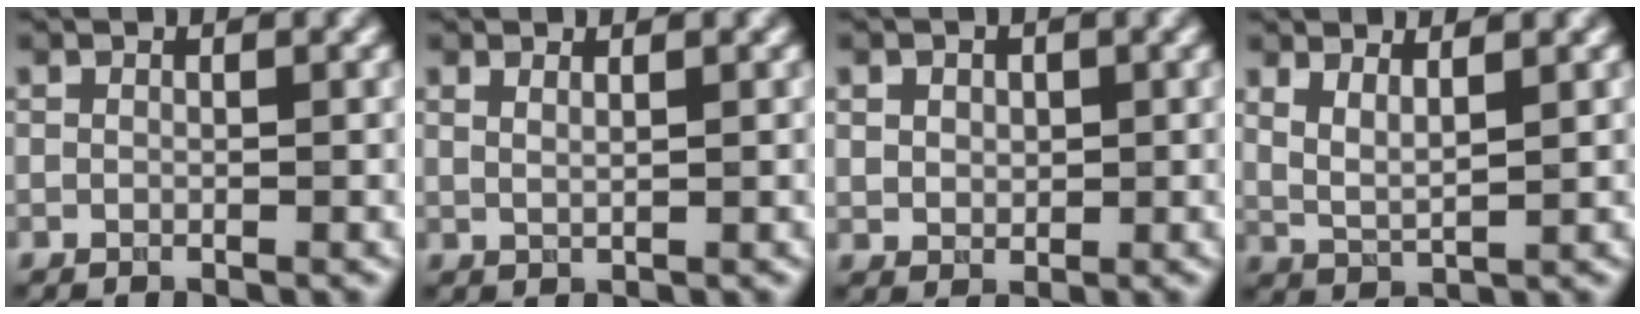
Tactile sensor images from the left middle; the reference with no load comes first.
{"total": 1.1, "force": [0.8, 0.4, 0.7], "torque": [-0.011, -0.002, 0.013]}
{"total": 2.6, "force": [1.1, 2.0, 1.2], "torque": [-0.033, 0.009, 0.021]}
{"total": 2.7, "force": [1.8, 0.8, 1.8], "torque": [-0.035, -0.007, 0.036]}